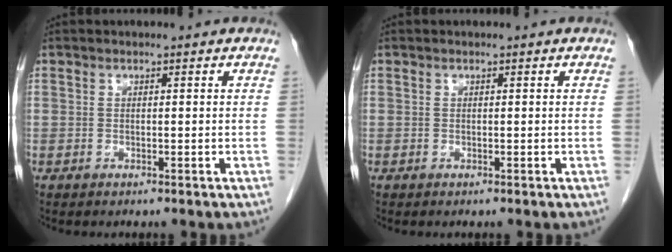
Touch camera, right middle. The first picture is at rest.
{"total": 0.0}